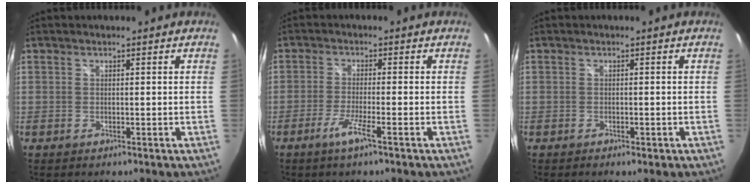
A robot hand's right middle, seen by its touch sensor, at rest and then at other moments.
{"total": 4.4, "force": [-2.7, -0.4, 3.5], "torque": [-0.077, -0.010, -0.053]}
{"total": 1.5, "force": [-0.9, 0.8, 0.9], "torque": [-0.016, -0.005, -0.013]}